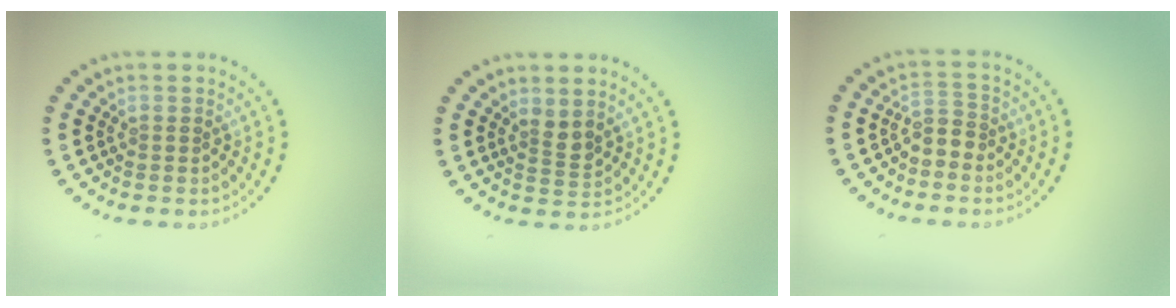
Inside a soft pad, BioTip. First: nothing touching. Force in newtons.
{"total": 1.5, "press": 1.2, "slide": 1.0}
{"total": 1.7, "press": 1.5, "slide": 0.9}